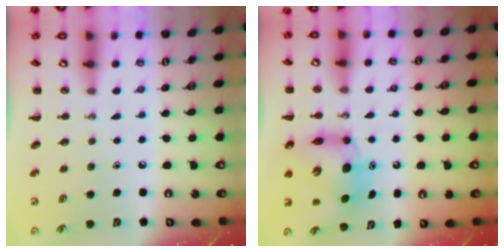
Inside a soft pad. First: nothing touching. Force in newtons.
{"total": 9.3, "press": 8.9, "slide": 2.6}